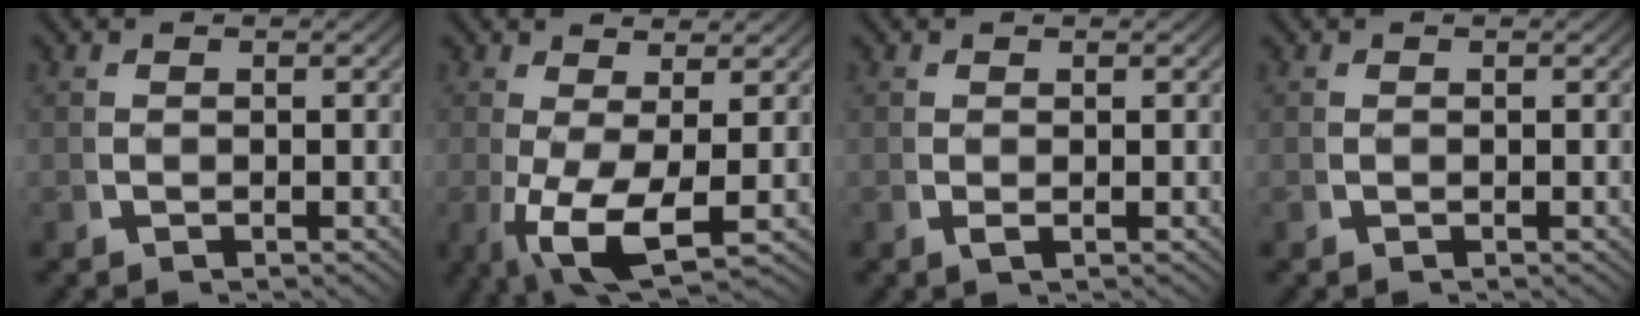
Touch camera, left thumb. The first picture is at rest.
{"total": 7.2, "force": [-1.8, 3.0, 6.3], "torque": [-0.134, -0.028, -0.006]}
{"total": 0.9, "force": [0.3, -0.3, 0.8], "torque": [-0.016, 0.006, 0.005]}
{"total": 0.0}